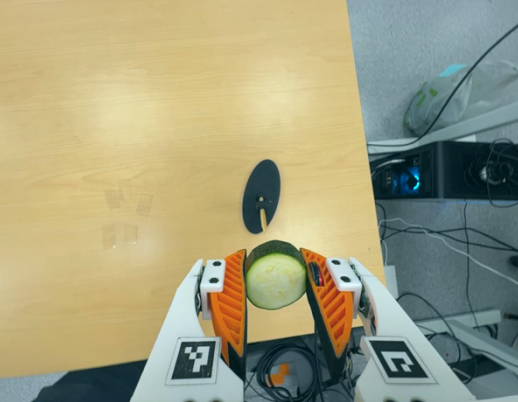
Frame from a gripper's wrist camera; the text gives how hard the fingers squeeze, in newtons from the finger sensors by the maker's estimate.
{"total": 11.3, "left": 10.3, "right": 12.4}